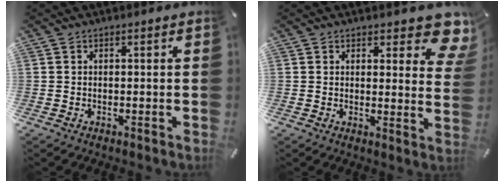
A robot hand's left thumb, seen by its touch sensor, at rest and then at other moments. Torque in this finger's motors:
{"motor_torque": [0.58, -0.15, 0.37, -0.05, -0.02]}